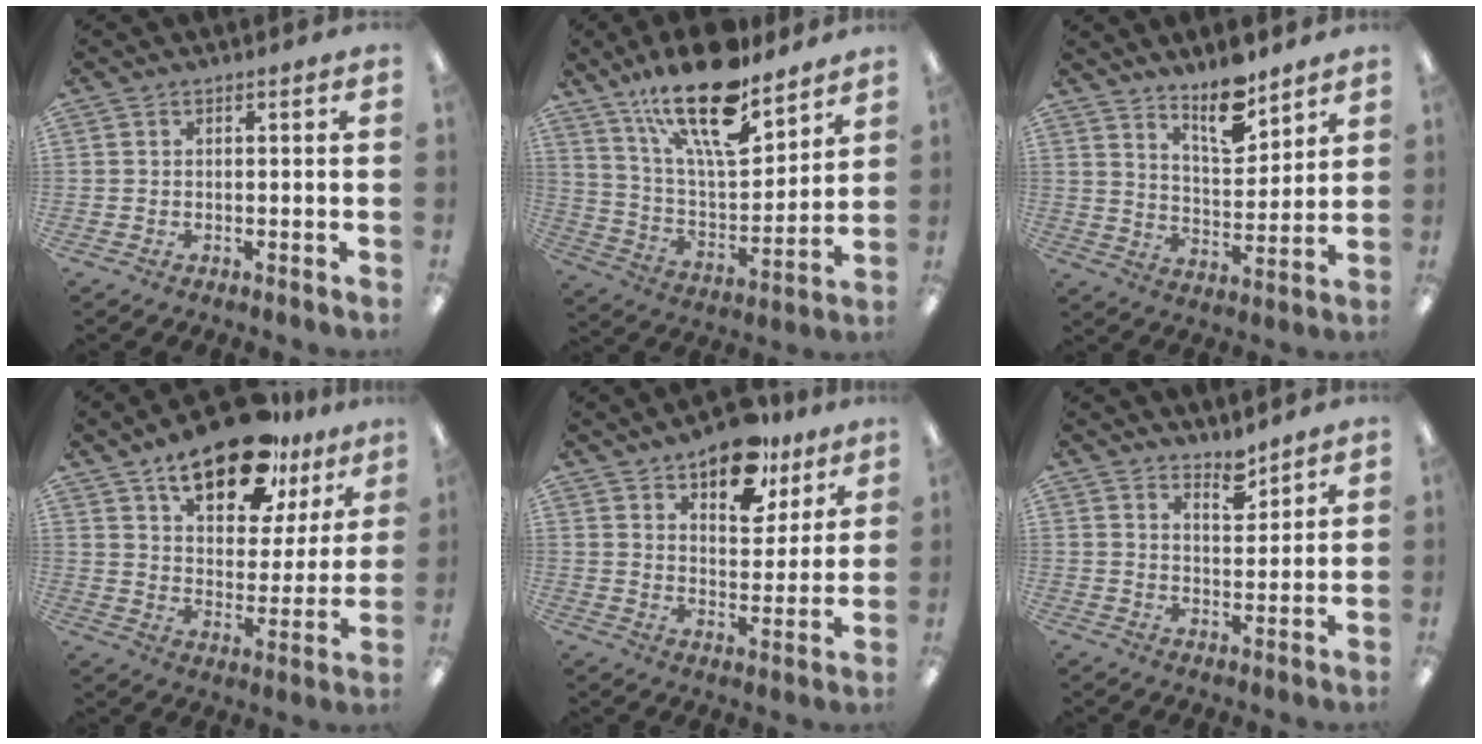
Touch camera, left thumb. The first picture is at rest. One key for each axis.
{"total": 22.5, "fx": 15.8, "fy": 7.8, "fz": 14.0, "tx": -0.234, "ty": -0.096, "tz": 0.268}
{"total": 11.8, "fx": 9.4, "fy": 4.0, "fz": 5.9, "tx": -0.075, "ty": -0.064, "tz": 0.161}
{"total": 19.2, "fx": 13.5, "fy": 8.3, "fz": 10.9, "tx": -0.169, "ty": -0.067, "tz": 0.229}
{"total": 14.8, "fx": 10.4, "fy": 7.3, "fz": 7.6, "tx": -0.099, "ty": -0.054, "tz": 0.181}
{"total": 5.0, "fx": 4.6, "fy": 1.4, "fz": 1.5, "tx": 0.001, "ty": -0.042, "tz": 0.076}